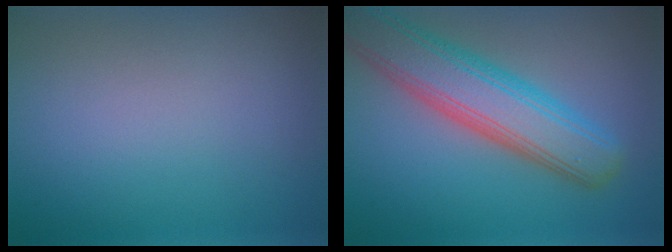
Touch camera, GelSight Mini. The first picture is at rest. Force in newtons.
{"total": 7.8, "press": 7.8, "slide": 0.4}